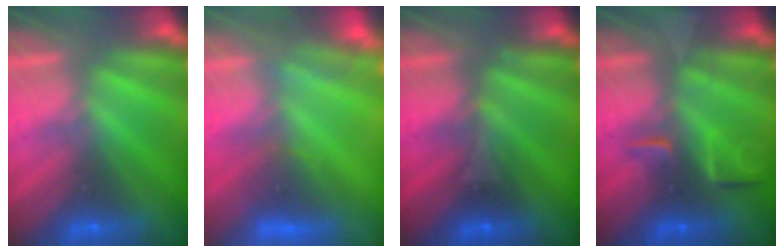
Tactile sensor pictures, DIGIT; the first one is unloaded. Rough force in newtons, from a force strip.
{"total": 4.9}
{"total": 2.9}
{"total": 2.2}